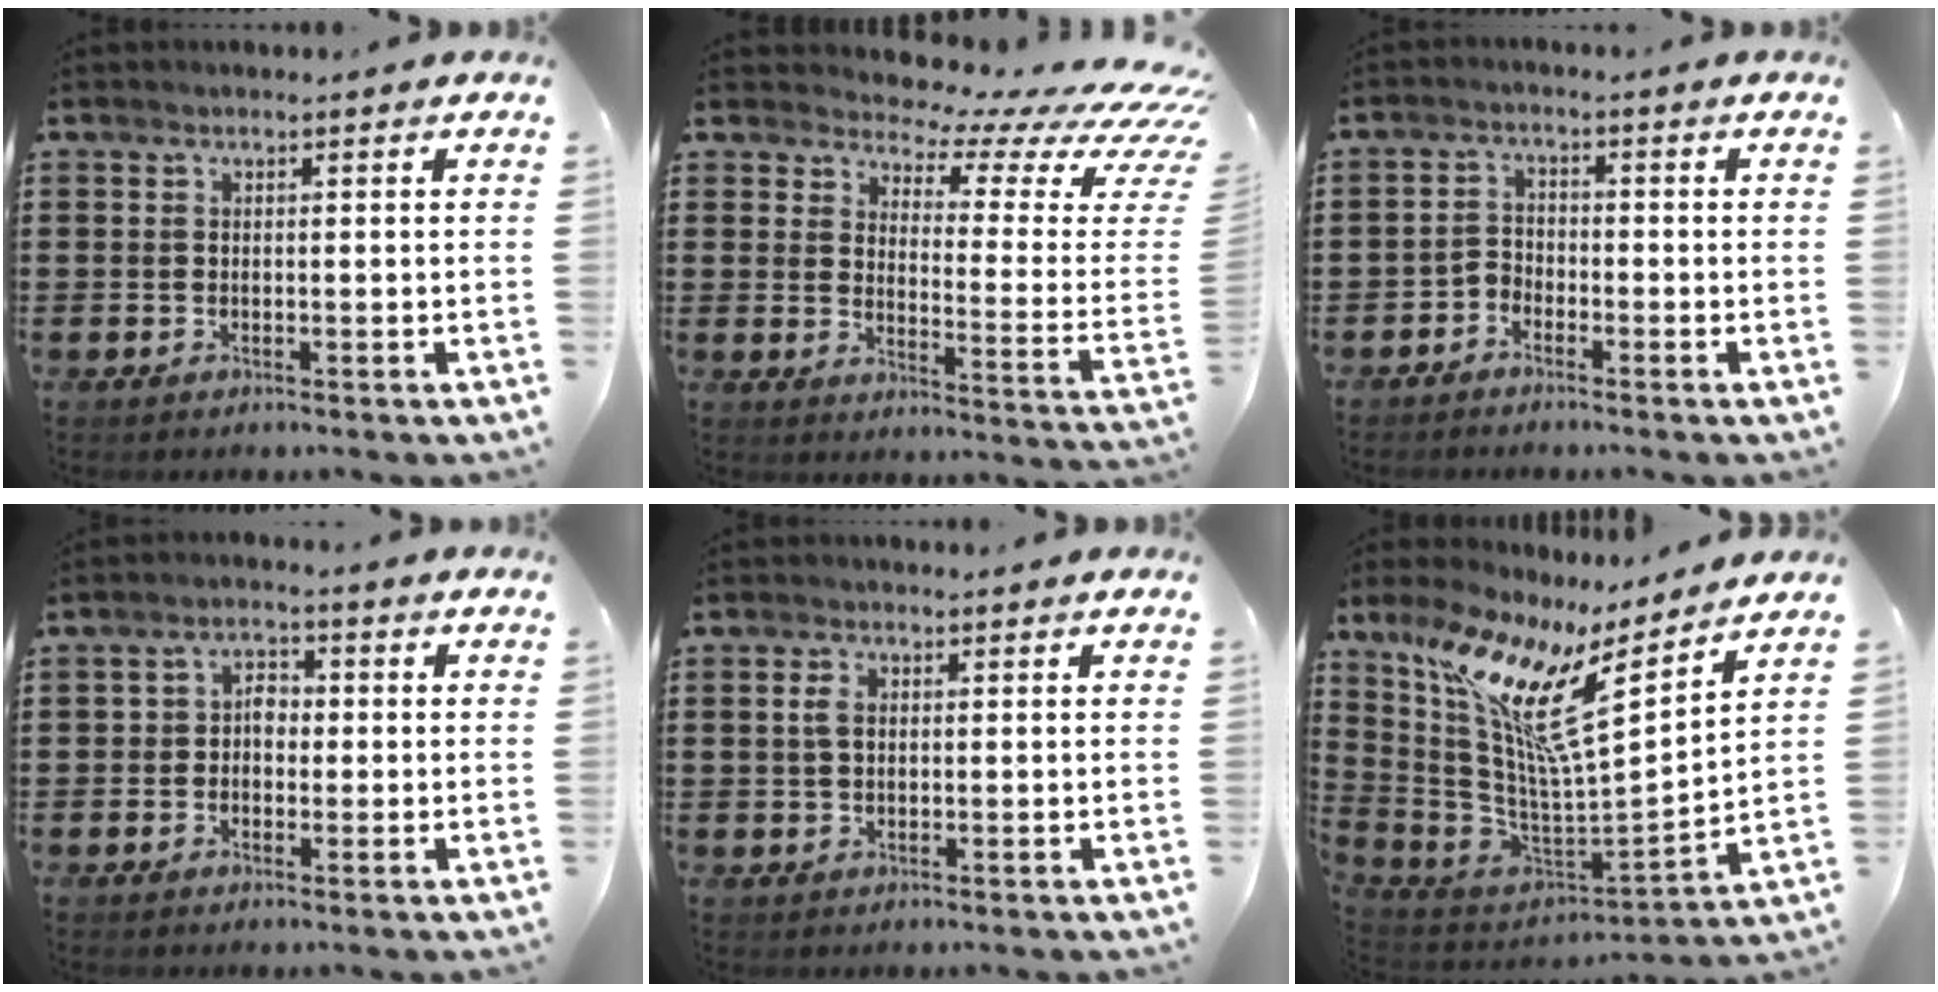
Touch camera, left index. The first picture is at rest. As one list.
[{"total": 5.5, "force": [4.7, 1.2, 2.6], "torque": [-0.050, -0.056, 0.074]}, {"total": 2.3, "force": [-2.2, 0.7, 0.1], "torque": [-0.011, 0.004, -0.049]}, {"total": 3.0, "force": [-0.4, 2.2, 2.0], "torque": [-0.043, 0.012, -0.012]}, {"total": 2.4, "force": [0.3, 1.4, 1.9], "torque": [-0.040, 0.008, 0.005]}, {"total": 12.3, "force": [6.6, 1.5, 10.2], "torque": [-0.233, -0.051, 0.099]}]